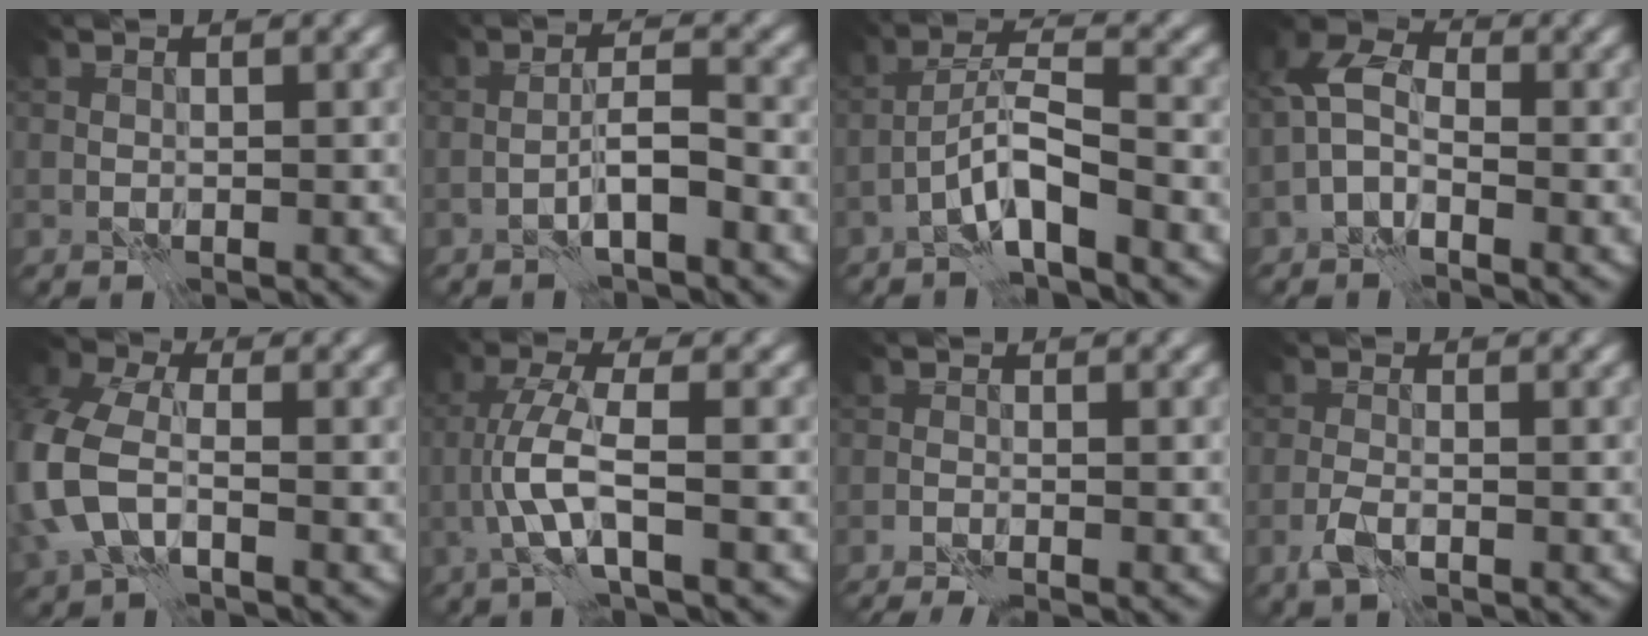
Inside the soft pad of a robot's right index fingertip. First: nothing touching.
{"total": 2.3, "force": [-1.2, -0.1, 2.0], "torque": [-0.034, 0.014, -0.030]}
{"total": 4.1, "force": [-2.7, 0.2, 3.1], "torque": [-0.054, 0.019, -0.057]}
{"total": 3.5, "force": [-1.0, 1.9, 2.8], "torque": [-0.053, 0.019, -0.035]}
{"total": 7.3, "force": [-1.9, 4.7, 5.2], "torque": [-0.153, -0.007, -0.043]}
{"total": 4.2, "force": [-1.2, 0.5, 3.9], "torque": [-0.089, 0.011, -0.032]}
{"total": 1.3, "force": [-1.0, -0.6, 0.6], "torque": [-0.010, 0.002, -0.018]}
{"total": 2.0, "force": [-1.3, 0.6, 1.4], "torque": [-0.034, -0.001, -0.032]}